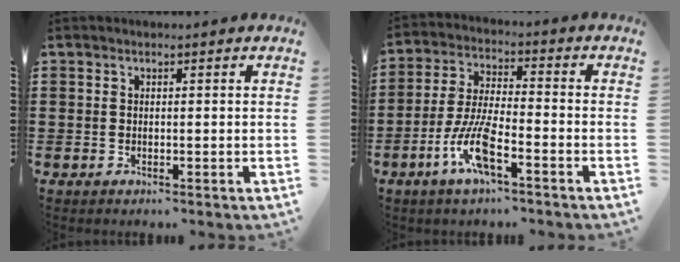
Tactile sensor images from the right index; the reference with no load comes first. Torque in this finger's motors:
{"motor_torque": [2.14, 0.00, 1.03, 0.21]}